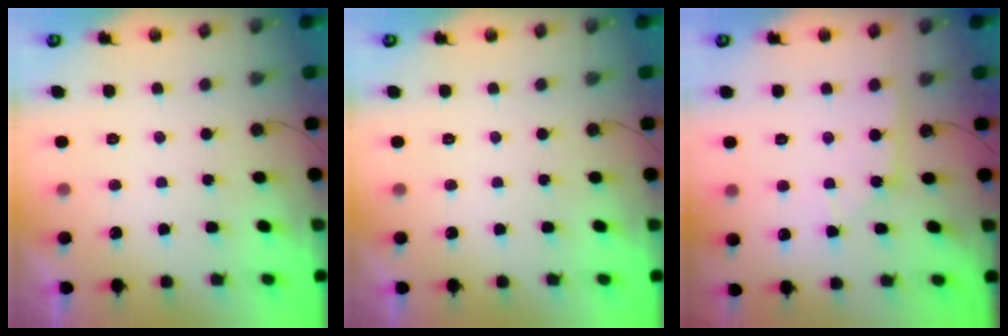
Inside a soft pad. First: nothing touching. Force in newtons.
{"total": 0.0}
{"total": 2.7, "press": 2.7, "slide": 0.4}